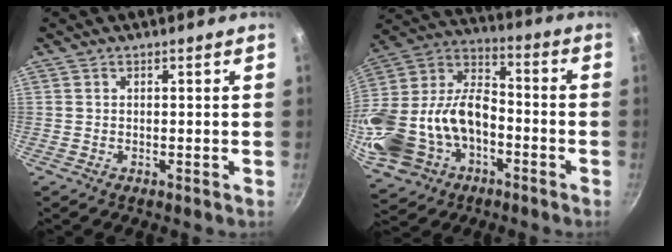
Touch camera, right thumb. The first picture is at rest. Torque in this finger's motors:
{"motor_torque": [2.51, 2.50, 1.39, -1.38, 0.27]}